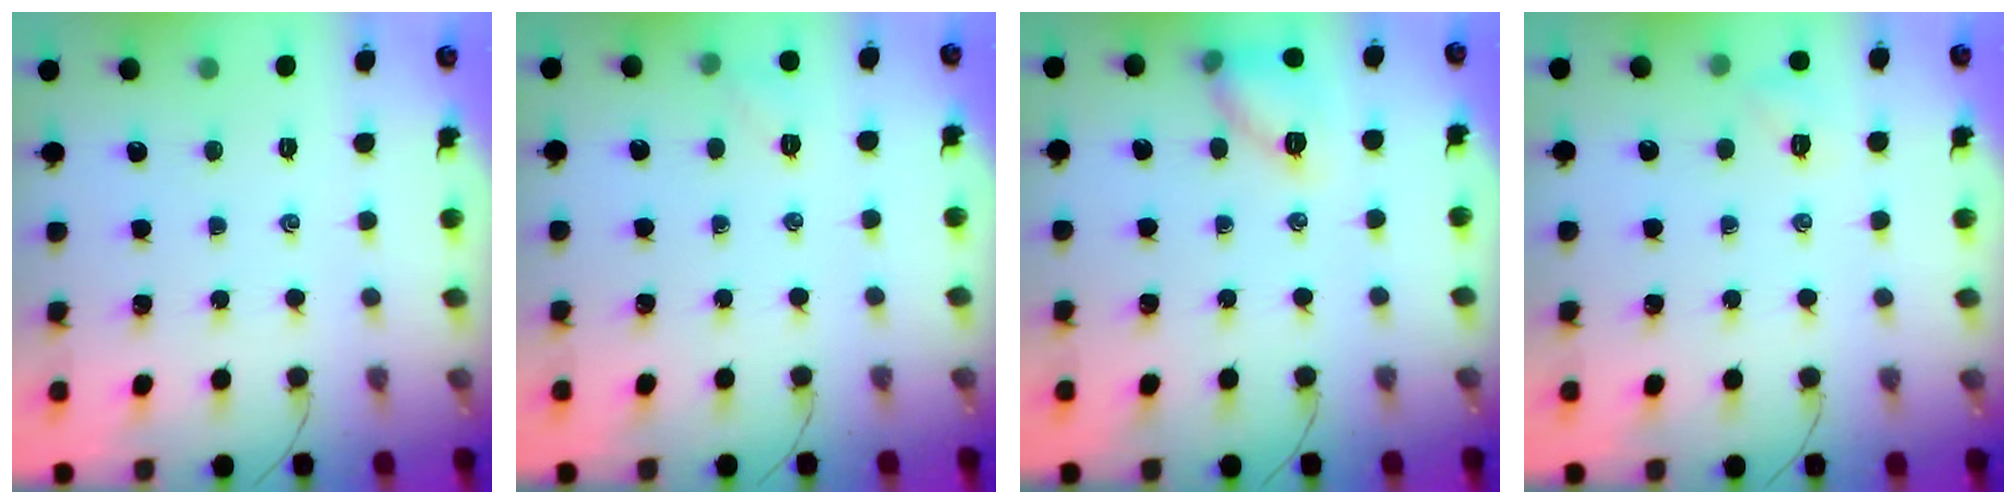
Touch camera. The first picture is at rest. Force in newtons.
{"total": 5.3, "press": 5.2, "slide": 0.8}
{"total": 10.3, "press": 10.3, "slide": 0.2}
{"total": 4.5, "press": 4.3, "slide": 1.2}